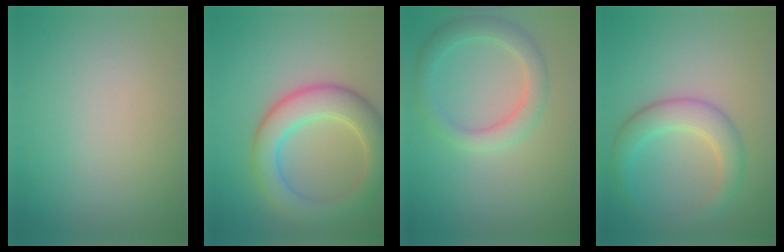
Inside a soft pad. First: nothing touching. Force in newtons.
{"total": 6.6, "press": 6.6, "slide": 0.3}
{"total": 3.3, "press": 3.3, "slide": 0.2}
{"total": 3.9, "press": 3.9, "slide": 0.3}